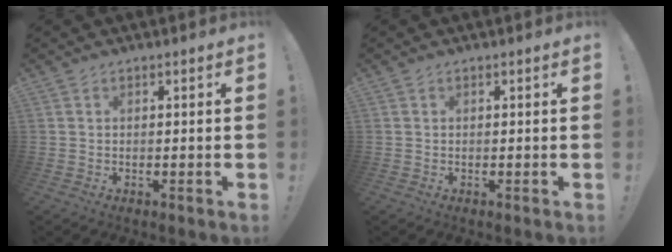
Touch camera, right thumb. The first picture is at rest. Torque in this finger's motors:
{"motor_torque": [-0.17, 0.03, 0.10, 0.01, 0.00]}